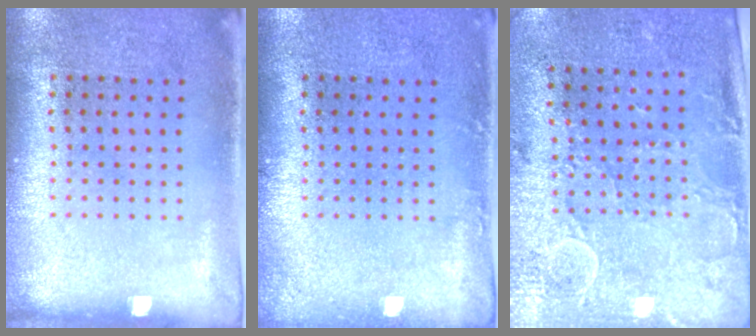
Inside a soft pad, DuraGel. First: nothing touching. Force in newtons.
{"total": 0.7, "press": 0.7, "slide": 0.1}
{"total": 3.0, "press": 2.5, "slide": 1.6}